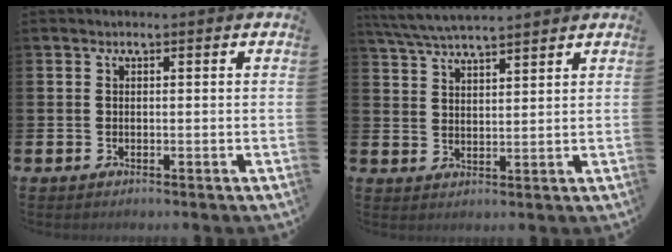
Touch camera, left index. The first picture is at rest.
{"total": 5.5, "force": [5.3, 0.3, 1.3], "torque": [-0.044, -0.019, 0.096]}